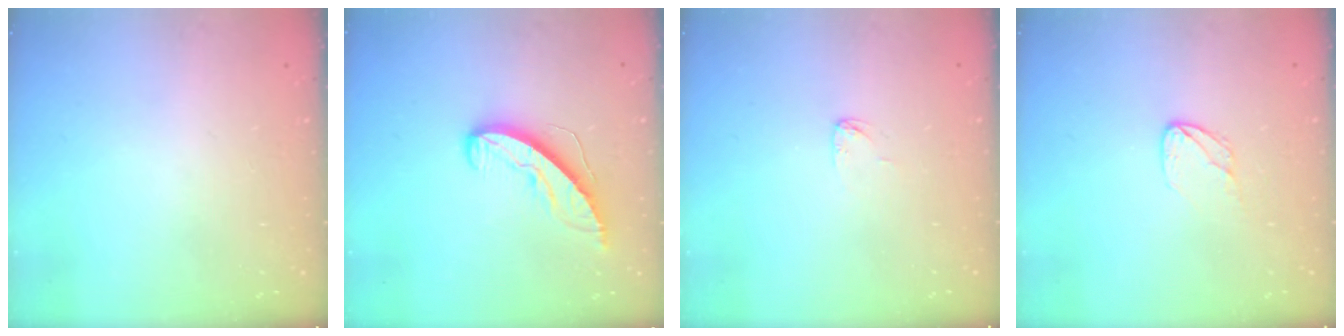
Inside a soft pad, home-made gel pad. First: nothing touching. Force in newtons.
{"total": 8.3, "press": 8.3, "slide": 0.5}
{"total": 2.9, "press": 2.9, "slide": 0.1}
{"total": 6.6, "press": 6.6, "slide": 0.5}